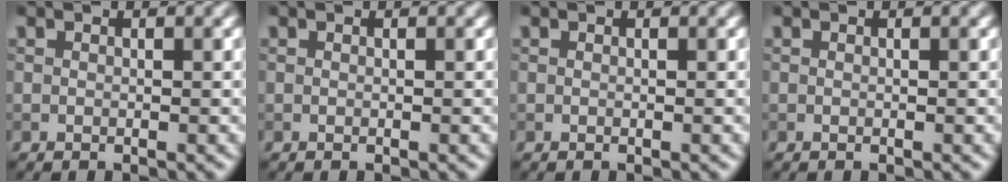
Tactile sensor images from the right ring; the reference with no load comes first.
{"total": 0.0}
{"total": 0.0}
{"total": 0.0}